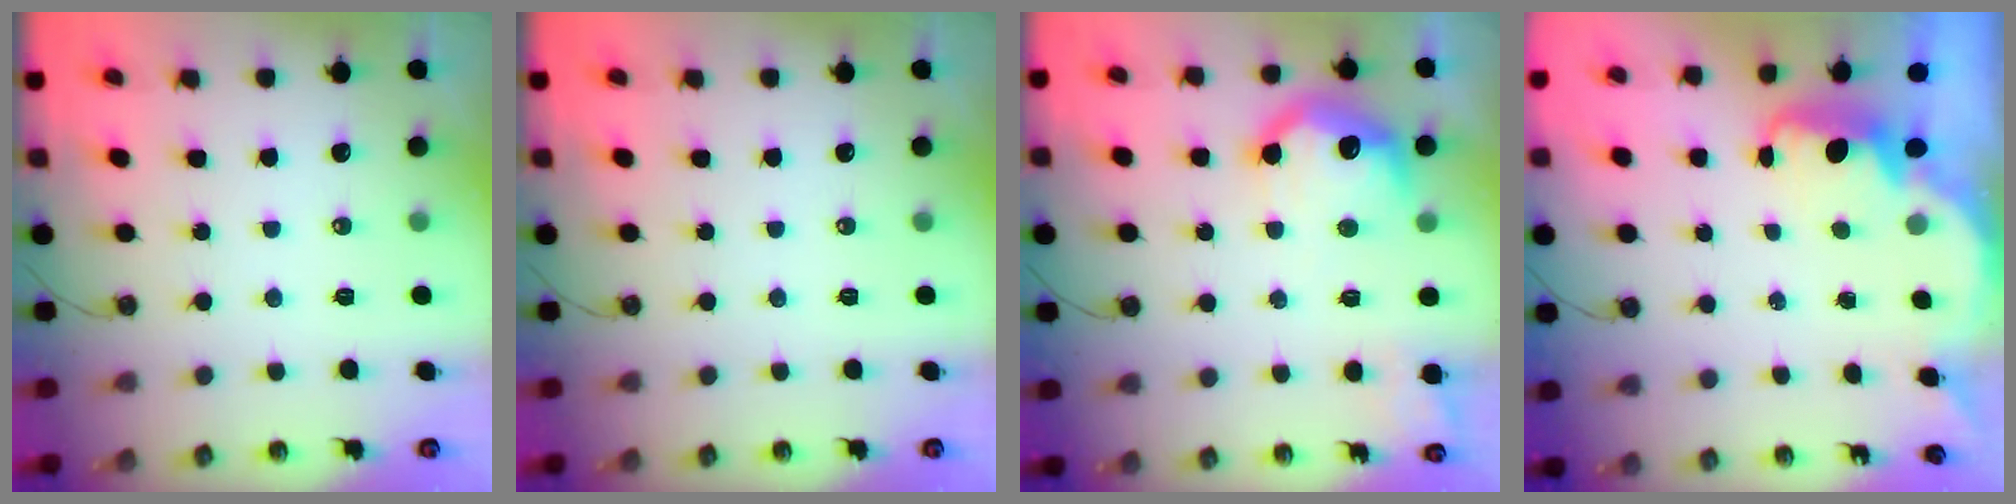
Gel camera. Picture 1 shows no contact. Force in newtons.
{"total": 0.0}
{"total": 12.7, "press": 12.7, "slide": 1.1}
{"total": 2.5, "press": 2.4, "slide": 0.6}